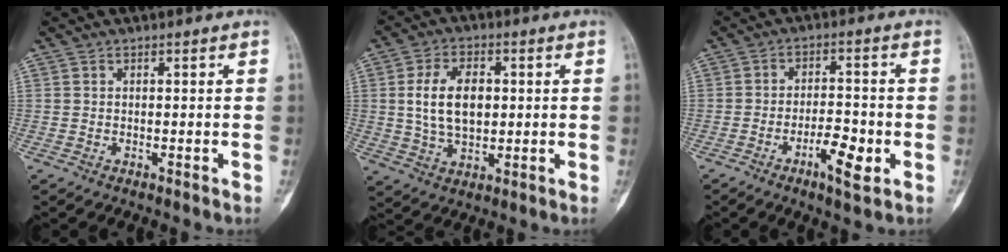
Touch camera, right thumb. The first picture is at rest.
{"total": 10.4, "force": [1.2, 6.4, 8.1], "torque": [-0.136, 0.000, 0.027]}
{"total": 7.2, "force": [-2.8, 2.4, 6.2], "torque": [-0.099, 0.014, -0.046]}